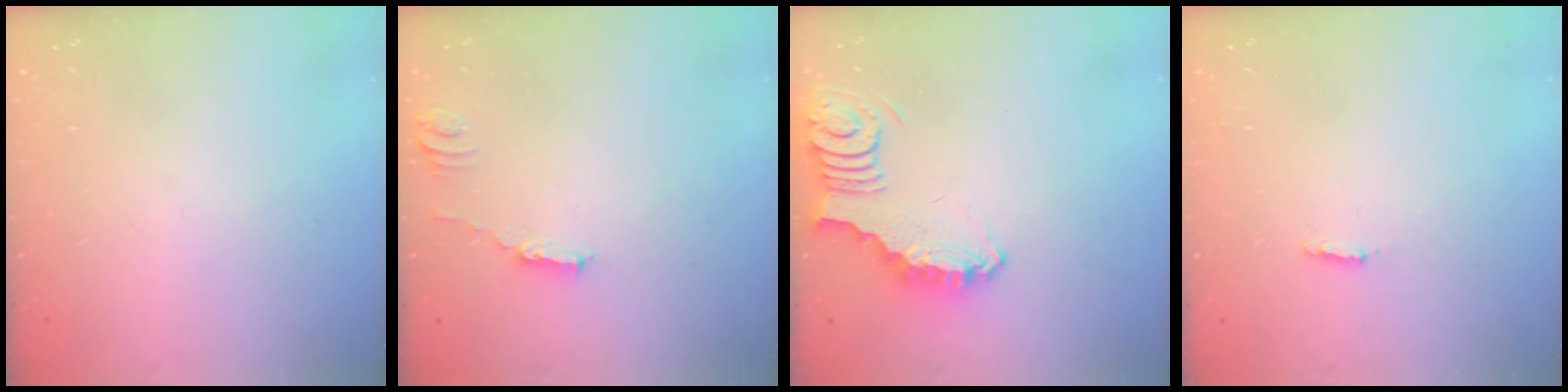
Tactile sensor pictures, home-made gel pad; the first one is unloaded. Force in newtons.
{"total": 2.5, "press": 2.5, "slide": 0.2}
{"total": 3.6, "press": 3.6, "slide": 0.6}
{"total": 2.3, "press": 2.2, "slide": 0.5}